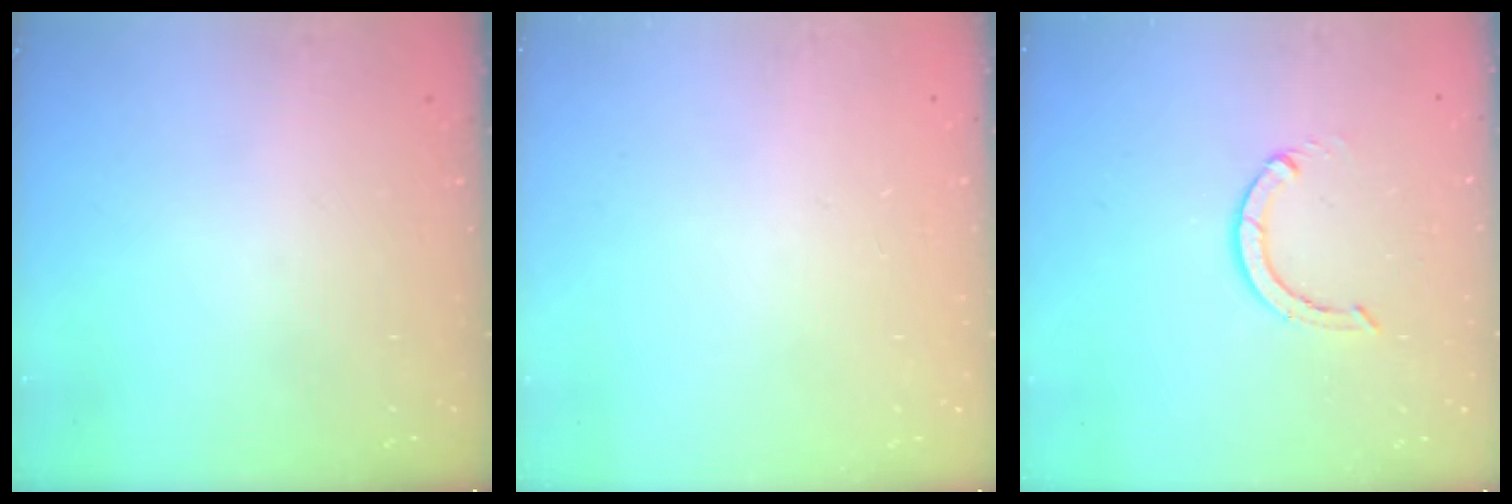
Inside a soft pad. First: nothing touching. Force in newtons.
{"total": 2.6, "press": 2.6, "slide": 0.2}
{"total": 4.1, "press": 4.0, "slide": 0.5}